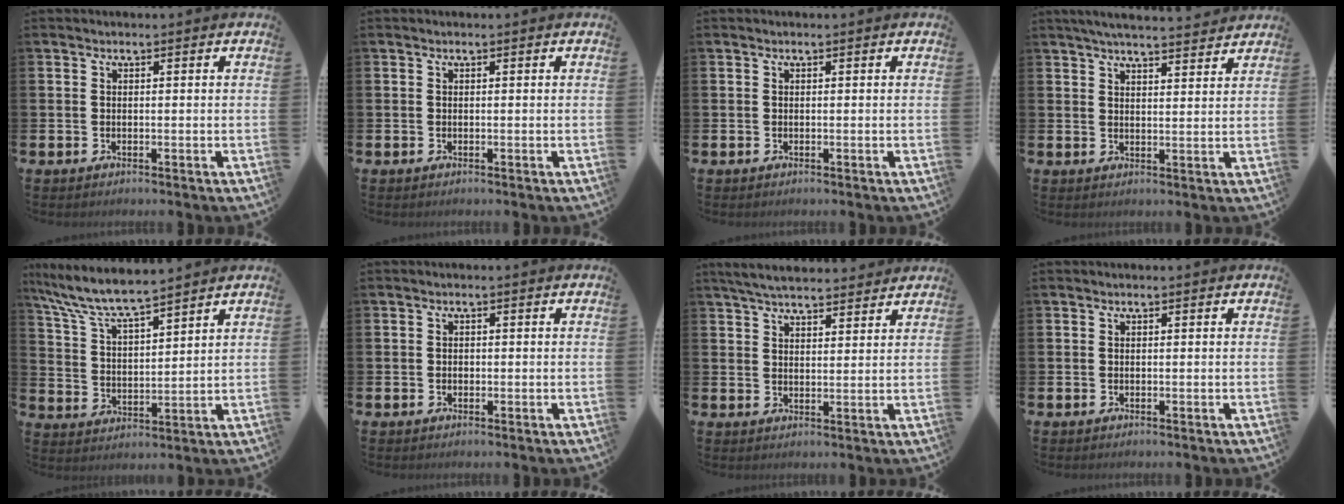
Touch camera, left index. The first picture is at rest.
{"total": 0.0}
{"total": 0.0}
{"total": 4.4, "force": [4.4, 0.0, 0.8], "torque": [-0.022, -0.022, 0.078]}
{"total": 7.6, "force": [7.1, 0.6, 2.6], "torque": [-0.080, -0.040, 0.125]}
{"total": 0.7, "force": [-0.2, 0.6, 0.2], "torque": [-0.001, 0.002, -0.006]}
{"total": 5.0, "force": [4.8, 0.8, 1.1], "torque": [-0.031, -0.019, 0.088]}
{"total": 0.0}